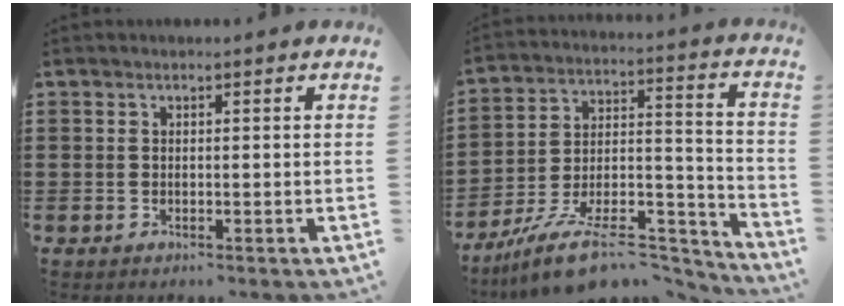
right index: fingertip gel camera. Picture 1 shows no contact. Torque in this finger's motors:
{"motor_torque": [-1.37, 0.76, -1.05, -0.21]}